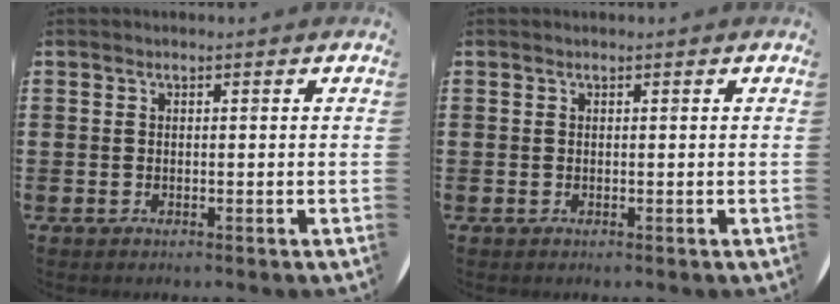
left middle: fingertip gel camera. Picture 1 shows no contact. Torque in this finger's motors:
{"motor_torque": [-0.29, 0.14, -0.01, -0.01]}